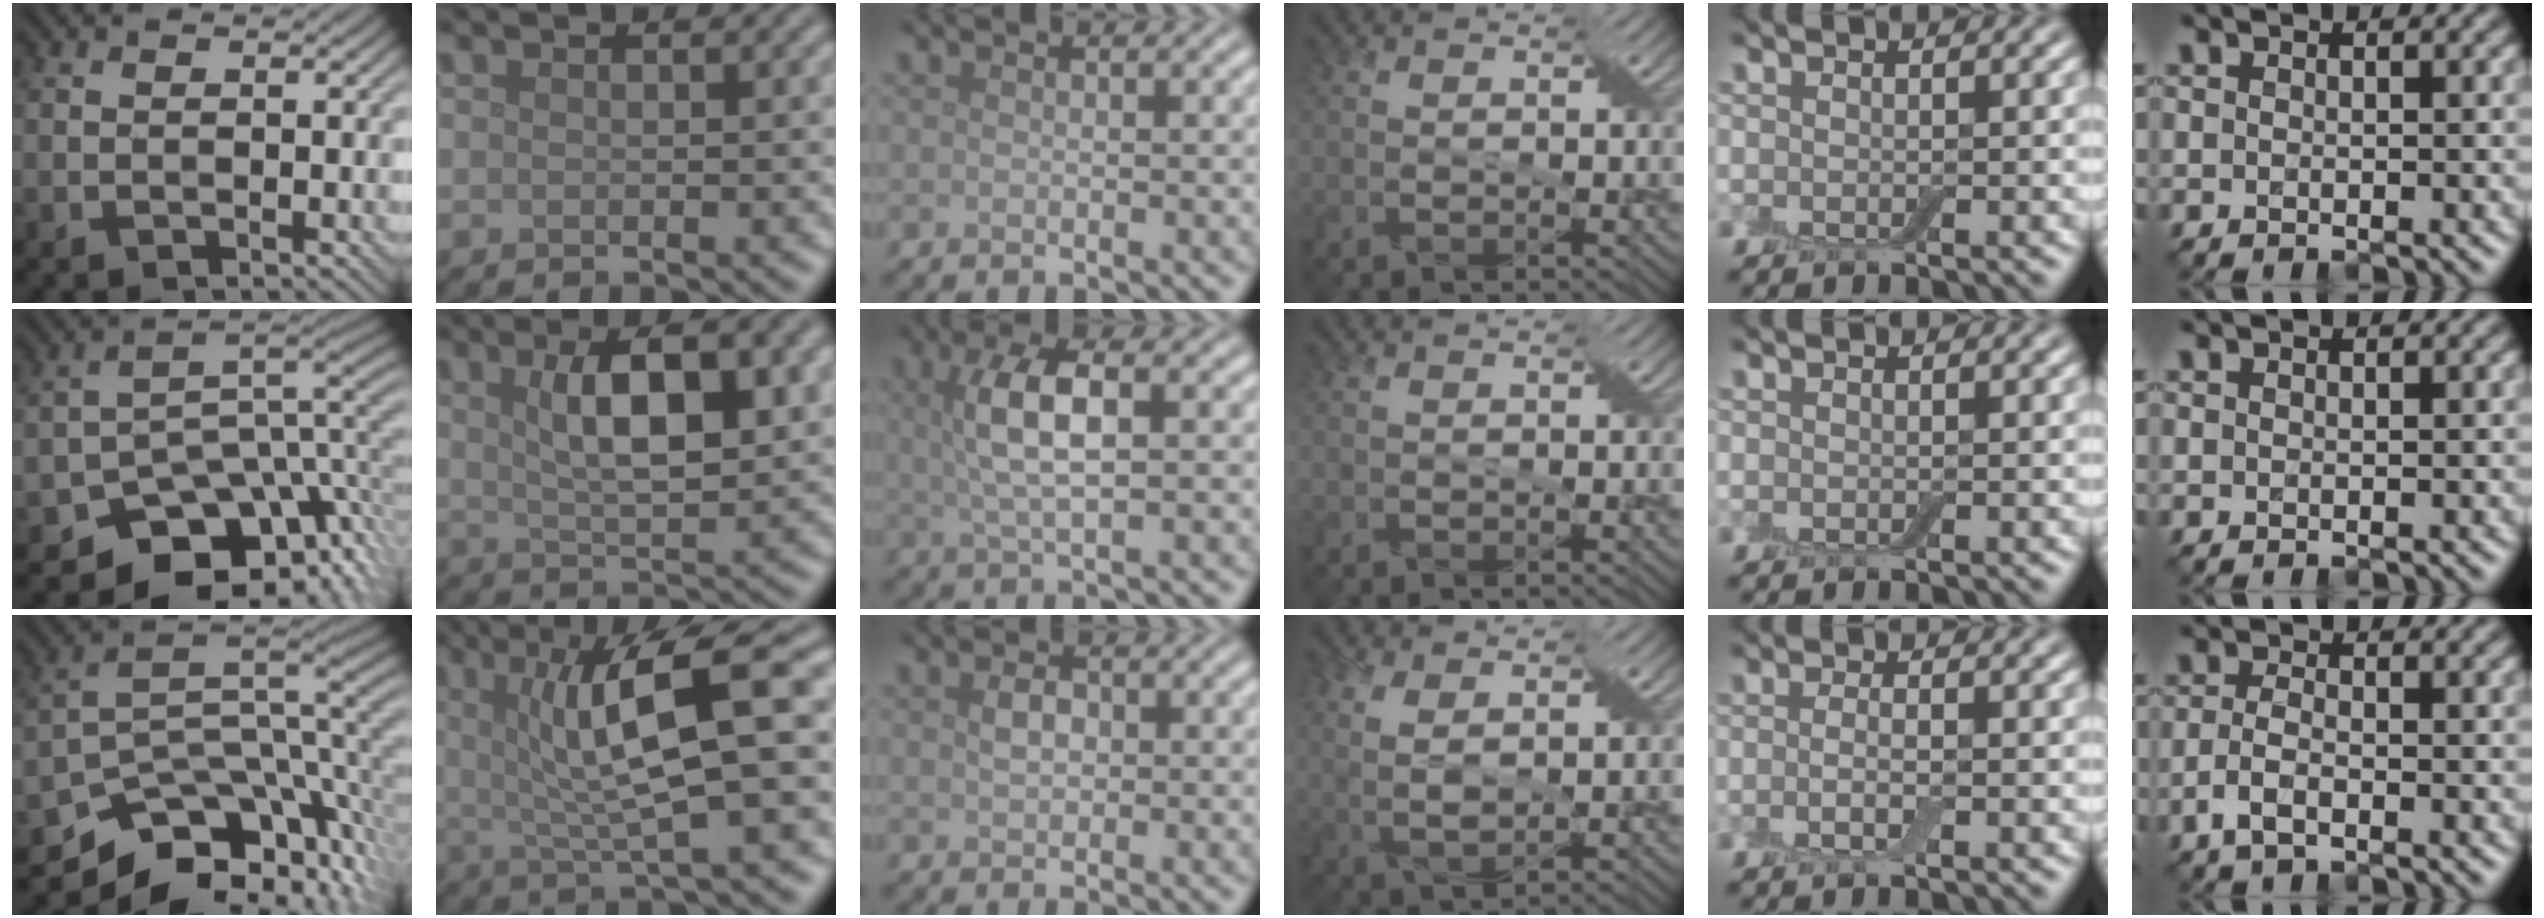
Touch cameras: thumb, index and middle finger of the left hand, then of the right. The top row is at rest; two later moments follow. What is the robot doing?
{"motion": "wrap", "object": "bandage"}